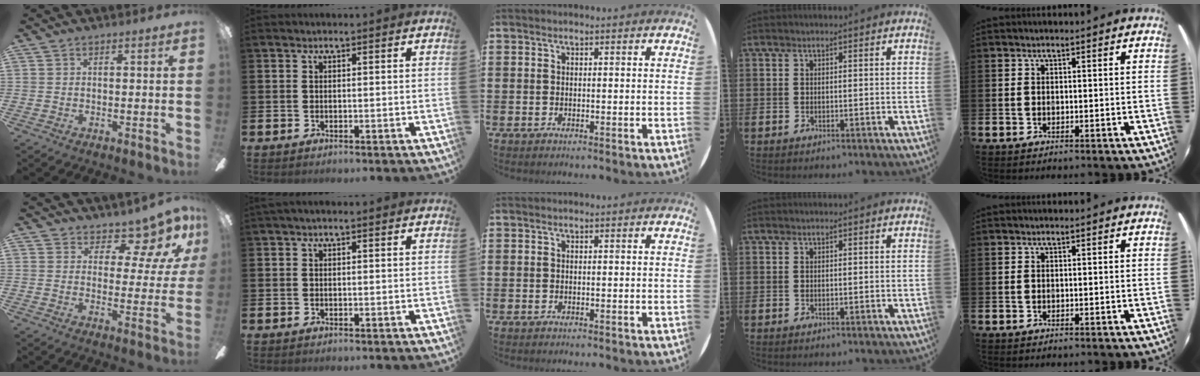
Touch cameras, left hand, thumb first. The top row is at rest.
{"thumb": {"total": 10.1, "force": [8.0, 4.5, 4.2], "torque": [-0.061, -0.063, 0.146]}, "index": {"total": 0.7, "force": [0.5, 0.1, 0.5], "torque": [-0.008, 0.001, 0.008]}}